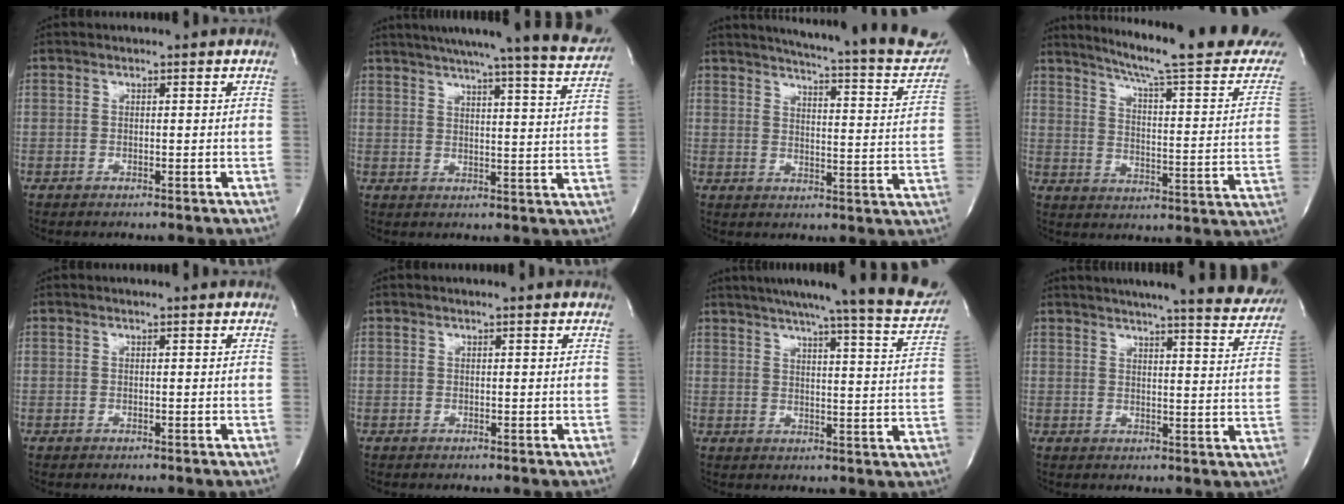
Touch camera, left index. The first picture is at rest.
{"total": 22.0, "force": [20.0, 0.2, 9.1], "torque": [-0.135, -0.056, 0.235]}
{"total": 24.6, "force": [22.3, 2.5, 10.1], "torque": [-0.143, -0.082, 0.255]}
{"total": 24.3, "force": [21.3, 0.2, 11.6], "torque": [-0.171, -0.077, 0.272]}
{"total": 1.4, "force": [1.4, -0.1, 0.5], "torque": [-0.015, 0.004, 0.013]}
{"total": 1.6, "force": [1.5, -0.1, 0.6], "torque": [-0.016, 0.005, 0.014]}
{"total": 22.9, "force": [20.3, 1.1, 10.5], "torque": [-0.149, -0.050, 0.238]}
{"total": 21.2, "force": [19.0, 1.7, 9.2], "torque": [-0.129, -0.046, 0.218]}